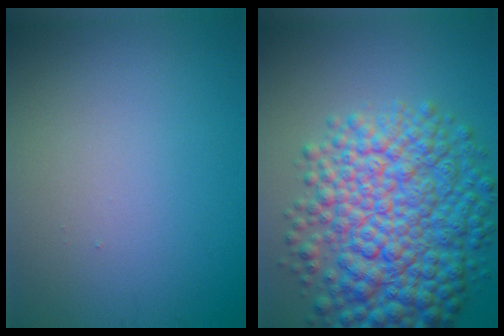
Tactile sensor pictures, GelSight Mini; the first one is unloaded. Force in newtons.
{"total": 10.8, "press": 10.8, "slide": 0.3}